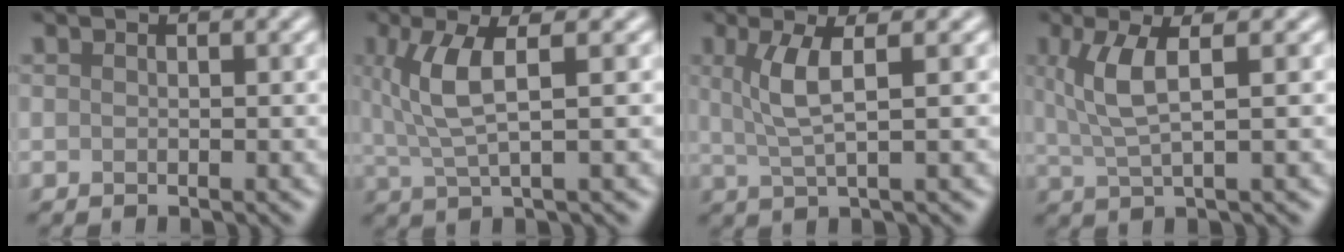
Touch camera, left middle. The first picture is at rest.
{"total": 4.6, "force": [1.2, 1.1, 4.3], "torque": [-0.095, 0.002, 0.027]}
{"total": 3.6, "force": [0.9, 0.8, 3.4], "torque": [-0.070, -0.001, 0.021]}
{"total": 4.2, "force": [1.2, 1.1, 3.8], "torque": [-0.080, 0.002, 0.026]}